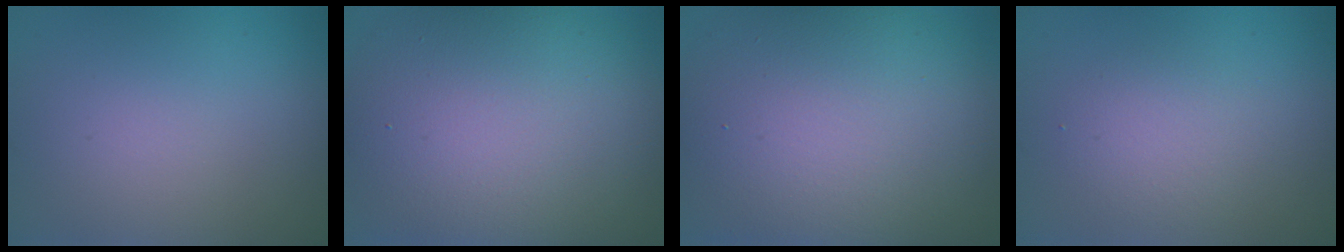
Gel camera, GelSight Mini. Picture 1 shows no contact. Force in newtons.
{"total": 12.9, "press": 12.8, "slide": 0.7}
{"total": 13.4, "press": 13.4, "slide": 0.5}
{"total": 2.3, "press": 2.3, "slide": 0.1}